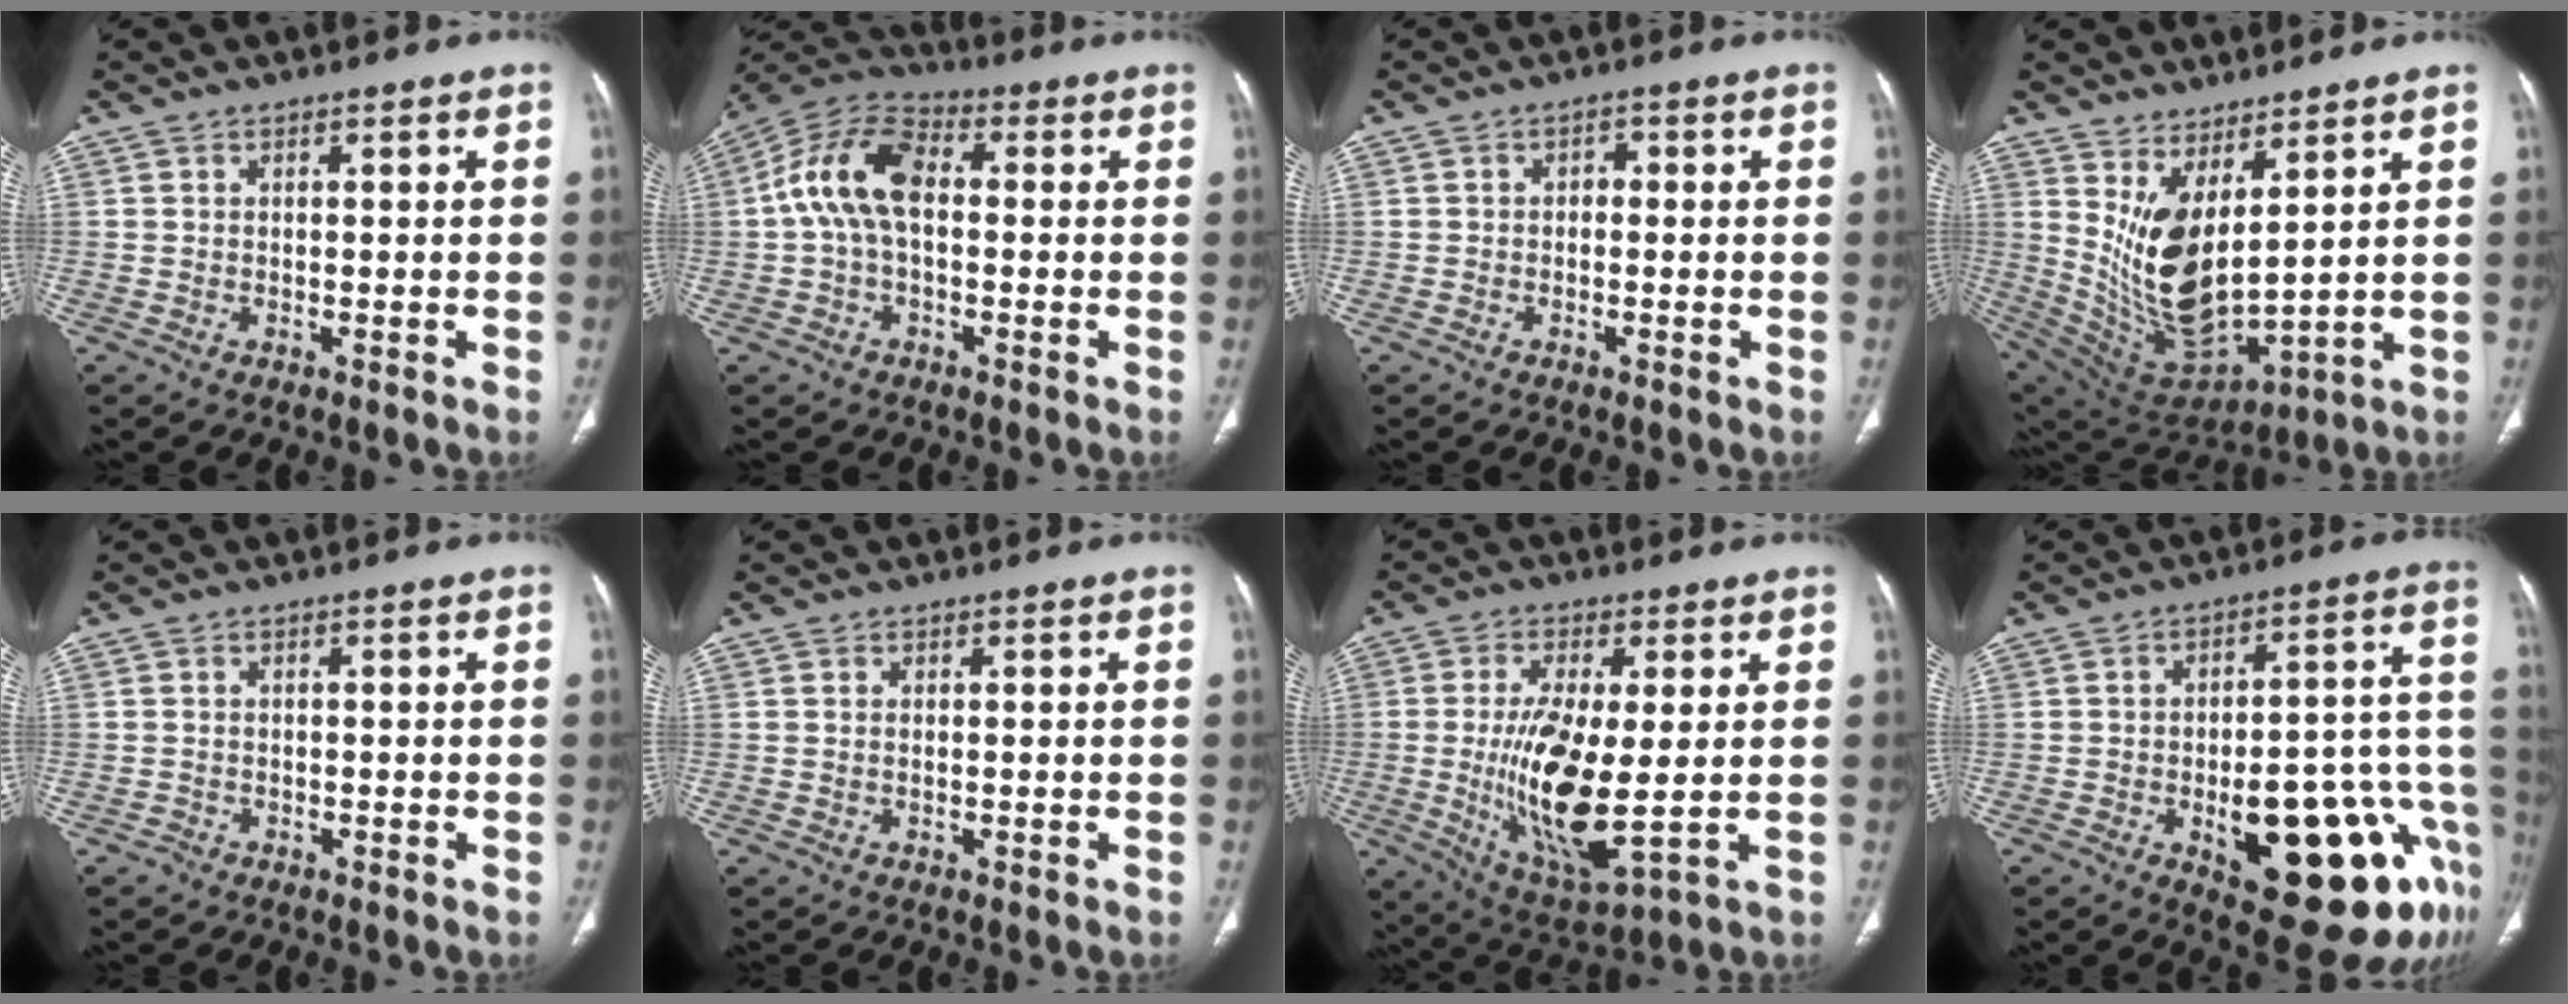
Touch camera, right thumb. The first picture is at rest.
{"total": 12.1, "force": [0.6, 7.2, 9.7], "torque": [-0.187, 0.034, -0.001]}
{"total": 1.4, "force": [-0.3, 1.1, 0.8], "torque": [-0.005, 0.006, -0.010]}
{"total": 14.1, "force": [5.3, 5.9, 11.6], "torque": [-0.216, -0.053, 0.133]}
{"total": 0.8, "force": [-0.5, 0.6, -0.1], "torque": [-0.002, 0.003, -0.013]}
{"total": 0.0}
{"total": 15.9, "force": [-1.0, 5.5, 14.8], "torque": [-0.280, -0.026, -0.004]}
{"total": 24.4, "force": [-9.4, 9.5, 20.4], "torque": [-0.202, 0.049, -0.106]}